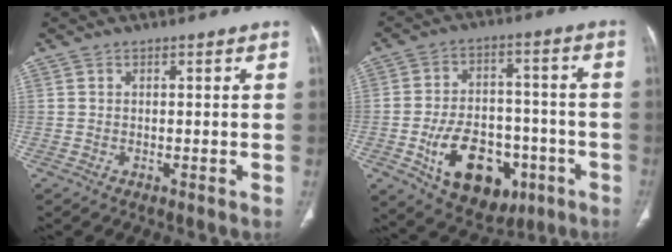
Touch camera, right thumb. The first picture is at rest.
{"total": 18.0, "force": [-6.7, 11.5, 12.1], "torque": [-0.148, 0.031, -0.089]}